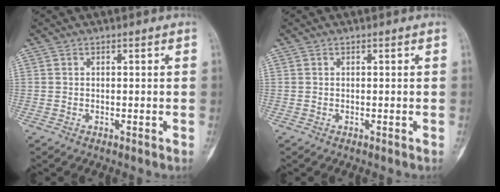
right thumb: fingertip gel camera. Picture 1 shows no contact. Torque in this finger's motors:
{"motor_torque": [0.03, 0.07, 0.10, -0.07, 0.00]}